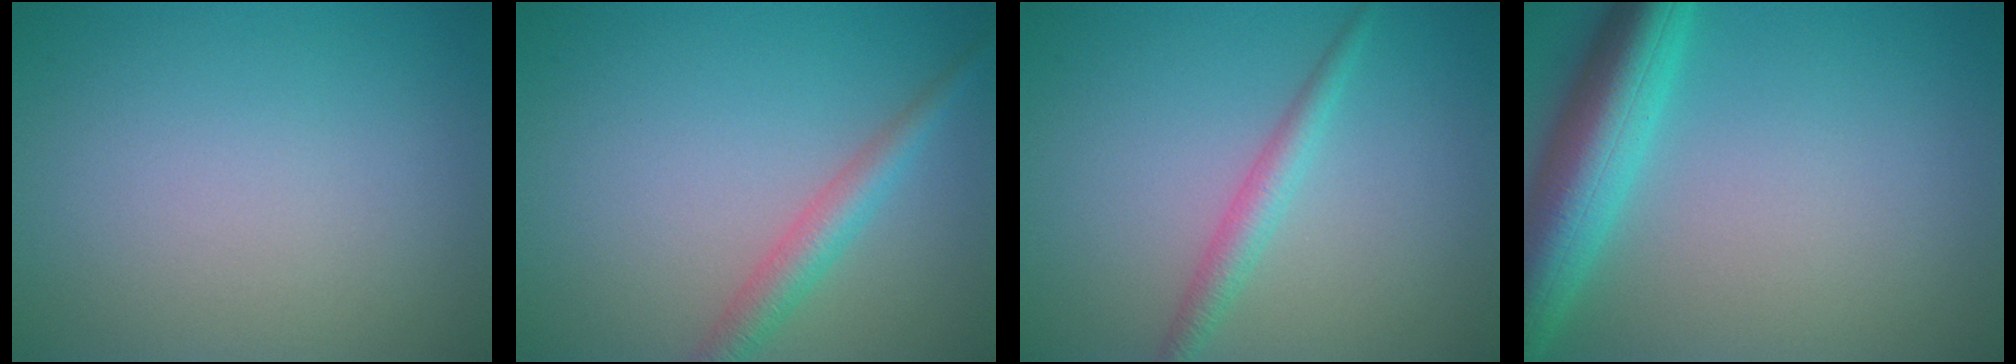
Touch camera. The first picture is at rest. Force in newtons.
{"total": 2.7, "press": 2.7, "slide": 0.1}
{"total": 2.2, "press": 2.1, "slide": 0.1}
{"total": 7.5, "press": 7.5, "slide": 0.4}